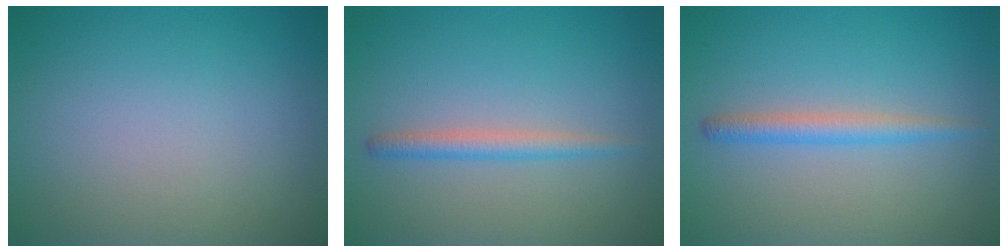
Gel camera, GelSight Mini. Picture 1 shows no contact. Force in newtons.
{"total": 1.8, "press": 1.8, "slide": 0.1}
{"total": 2.1, "press": 2.1, "slide": 0.1}